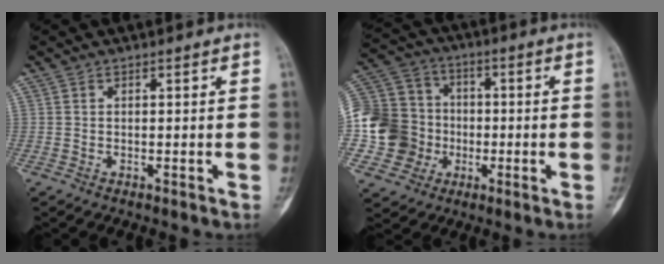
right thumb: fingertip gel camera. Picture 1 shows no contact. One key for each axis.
{"total": 17.5, "fx": -3.2, "fy": 15.9, "fz": 6.6, "tx": -0.127, "ty": 0.048, "tz": -0.053}